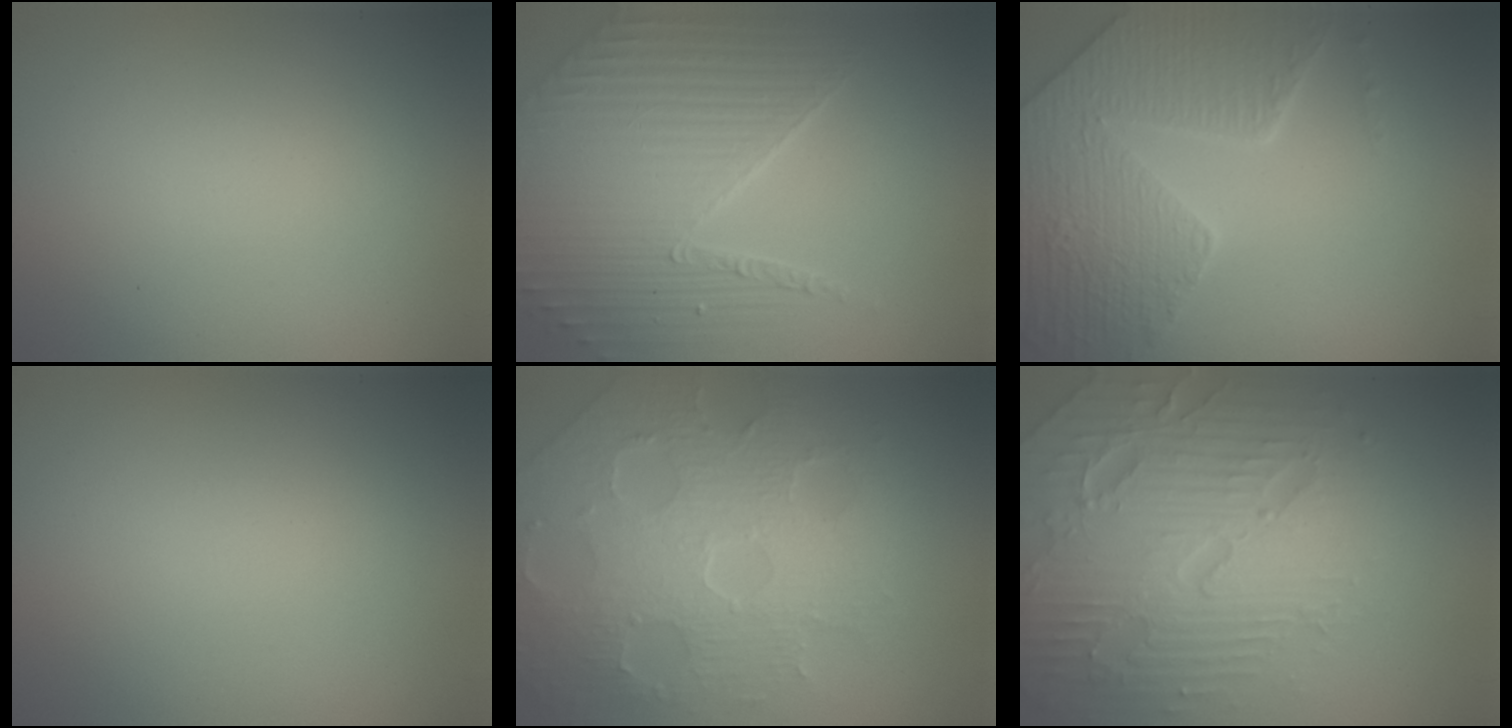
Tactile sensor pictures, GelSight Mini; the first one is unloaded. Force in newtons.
{"total": 5.2, "press": 4.8, "slide": 2.1}
{"total": 8.8, "press": 6.3, "slide": 6.2}
{"total": 0.0}
{"total": 8.4, "press": 5.9, "slide": 6.1}
{"total": 7.4, "press": 7.3, "slide": 1.6}